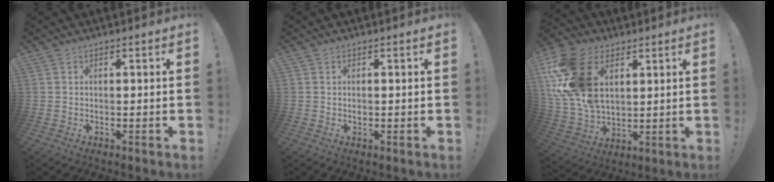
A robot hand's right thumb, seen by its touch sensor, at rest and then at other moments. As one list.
[{"total": 0.6, "force": [-0.2, 0.5, 0.2], "torque": [-0.005, 0.003, -0.005]}, {"total": 20.8, "force": [6.9, 13.9, 13.9], "torque": [-0.286, -0.026, 0.131]}]